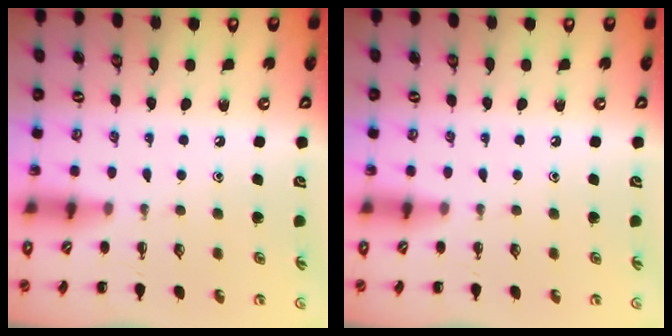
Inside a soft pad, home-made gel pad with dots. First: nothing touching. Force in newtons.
{"total": 0.0}